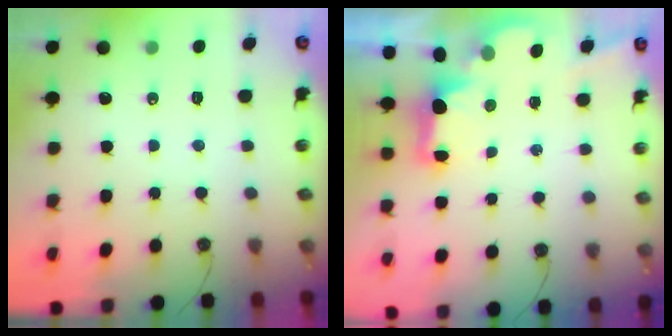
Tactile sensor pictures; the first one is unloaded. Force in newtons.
{"total": 2.1, "press": 1.9, "slide": 0.8}